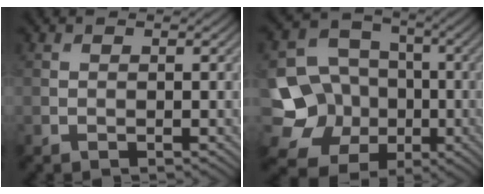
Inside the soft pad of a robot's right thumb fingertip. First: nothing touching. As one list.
[{"total": 14.8, "force": [-3.9, 13.2, 5.4], "torque": [-0.159, -0.026, -0.090]}]